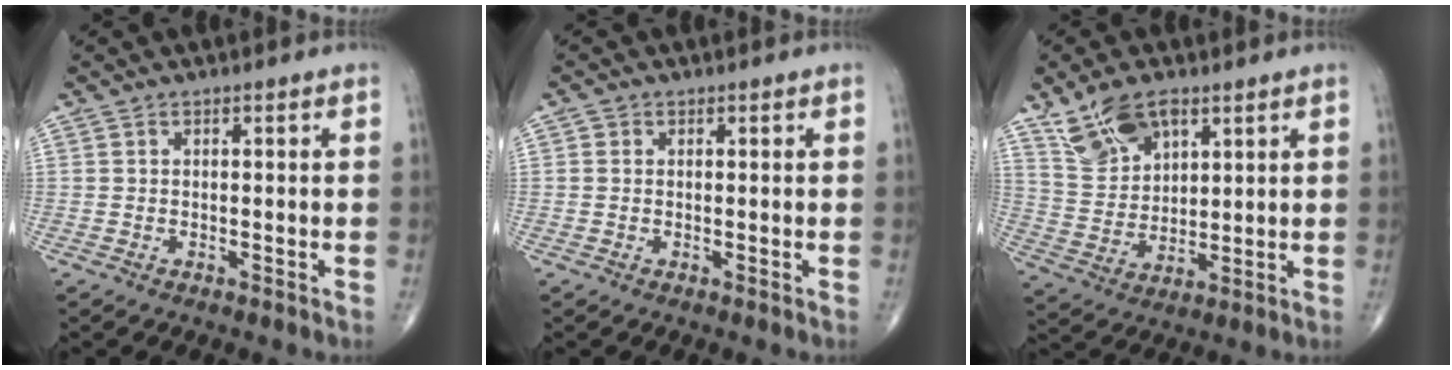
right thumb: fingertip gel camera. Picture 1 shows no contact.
{"total": 0.9, "force": [0.1, 0.8, 0.3], "torque": [-0.001, 0.001, 0.000]}
{"total": 10.6, "force": [6.5, 5.5, 6.4], "torque": [-0.107, -0.021, 0.136]}